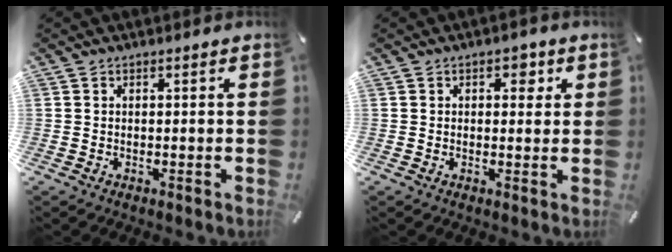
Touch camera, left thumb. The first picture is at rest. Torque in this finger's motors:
{"motor_torque": [0.11, -0.26, -0.03, 0.06, -0.02]}